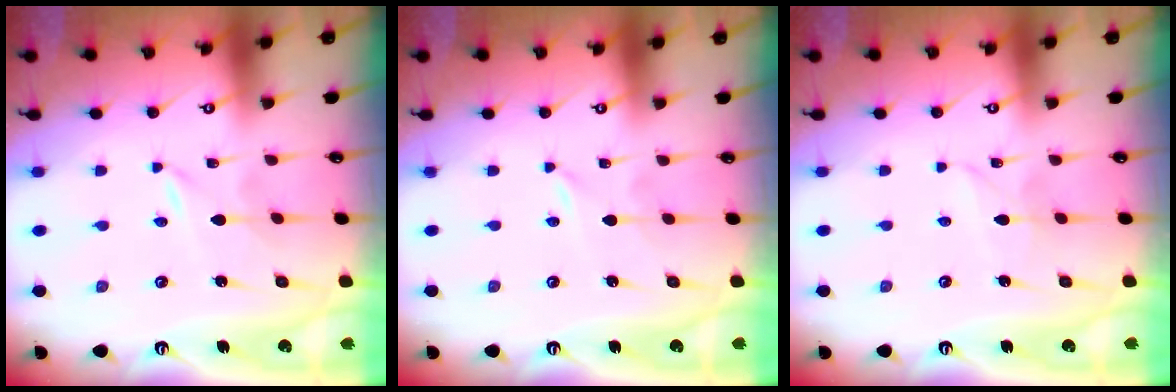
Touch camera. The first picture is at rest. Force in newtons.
{"total": 0.0}
{"total": 2.4, "press": 2.4, "slide": 0.1}